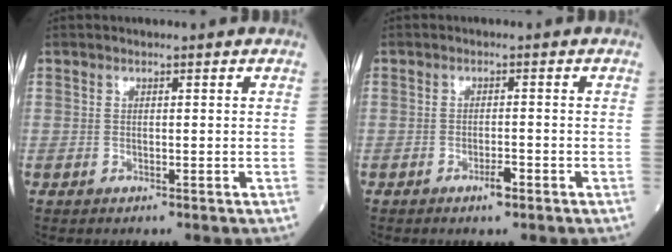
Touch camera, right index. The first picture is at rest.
{"total": 2.0, "force": [-1.3, 0.3, 1.5], "torque": [-0.024, 0.000, -0.021]}